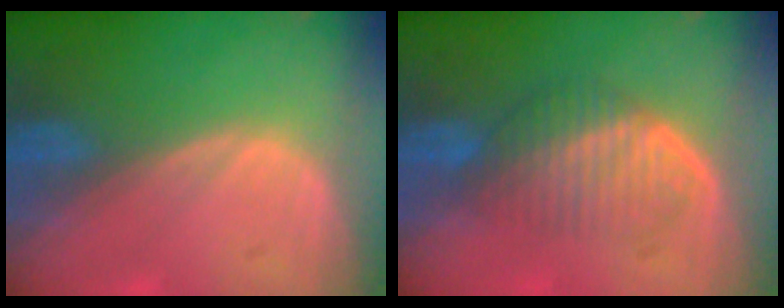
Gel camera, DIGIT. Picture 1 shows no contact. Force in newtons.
{"total": 6.0, "press": 5.7, "slide": 1.6}